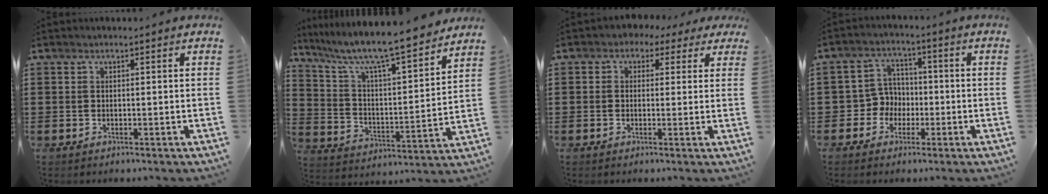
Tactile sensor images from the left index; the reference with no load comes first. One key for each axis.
{"total": 8.5, "fx": 7.3, "fy": 0.5, "fz": 4.3, "tx": -0.114, "ty": -0.055, "tz": 0.118}
{"total": 2.1, "fx": 0.6, "fy": 1.8, "fz": 0.9, "tx": -0.026, "ty": 0.009, "tz": 0.007}
{"total": 5.1, "fx": -1.5, "fy": 4.8, "fz": 1.0, "tx": -0.044, "ty": 0.012, "tz": -0.034}